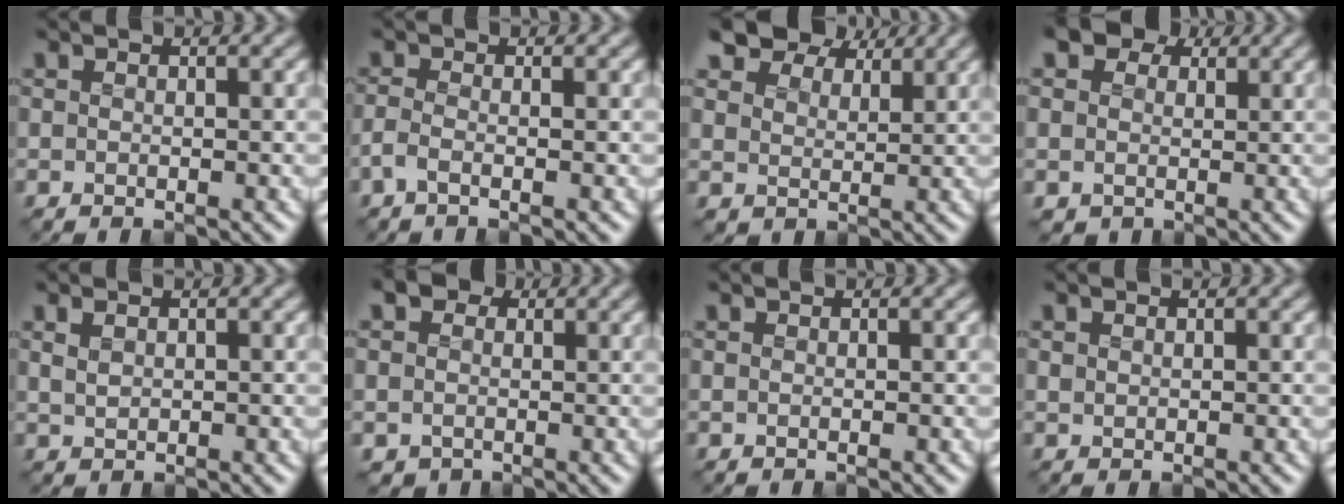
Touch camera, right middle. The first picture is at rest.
{"total": 1.6, "force": [-1.0, 0.4, 1.2], "torque": [-0.034, -0.007, -0.026]}
{"total": 7.2, "force": [5.7, 3.5, 2.6], "torque": [-0.069, -0.013, 0.112]}
{"total": 6.0, "force": [2.7, 4.6, 2.8], "torque": [-0.052, 0.012, 0.023]}
{"total": 1.1, "force": [0.6, 0.6, 0.8], "torque": [-0.023, -0.001, 0.017]}
{"total": 4.4, "force": [1.2, 3.7, 2.1], "torque": [-0.035, 0.013, 0.006]}
{"total": 0.0}
{"total": 0.5, "force": [0.4, 0.3, 0.1], "torque": [-0.008, -0.003, 0.012]}